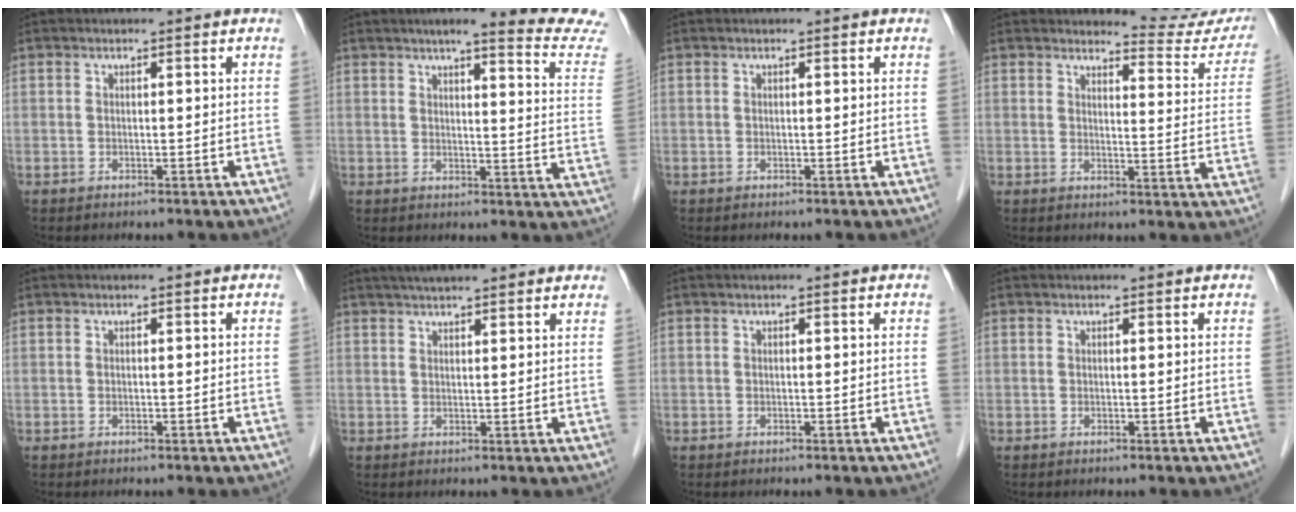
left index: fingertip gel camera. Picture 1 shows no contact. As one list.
[{"total": 15.2, "force": [14.0, -0.9, 5.7], "torque": [-0.066, -0.086, 0.144]}, {"total": 0.0}, {"total": 10.8, "force": [10.7, 1.0, 0.4], "torque": [0.015, -0.081, 0.098]}, {"total": 0.0}, {"total": 12.3, "force": [10.7, 2.0, 5.9], "torque": [-0.076, 0.033, 0.134]}, {"total": 0.0}, {"total": 0.6, "force": [0.6, 0.2, 0.1], "torque": [-0.012, 0.001, 0.005]}]